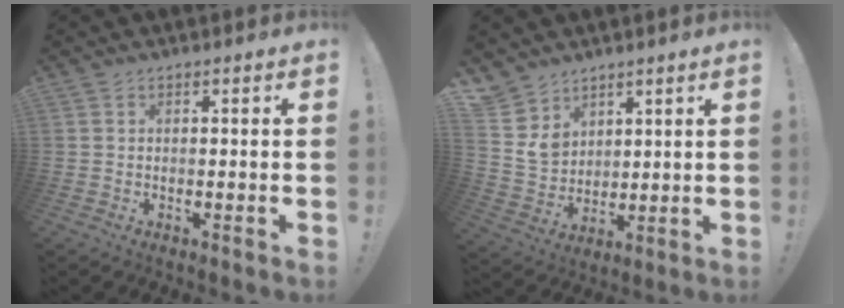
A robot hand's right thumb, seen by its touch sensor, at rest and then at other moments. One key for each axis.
{"total": 8.1, "fx": 4.9, "fy": 6.4, "fz": 0.7, "tx": -0.020, "ty": -0.048, "tz": 0.103}